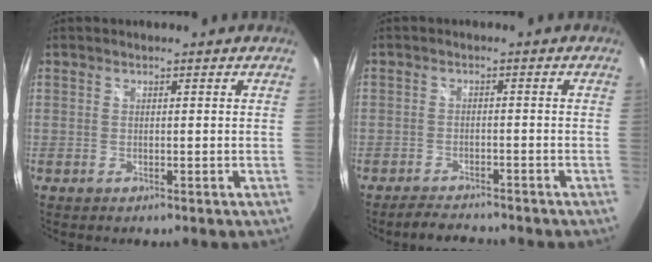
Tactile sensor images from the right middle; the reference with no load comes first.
{"total": 3.9, "force": [-3.7, 0.7, 0.8], "torque": [-0.032, 0.005, -0.060]}